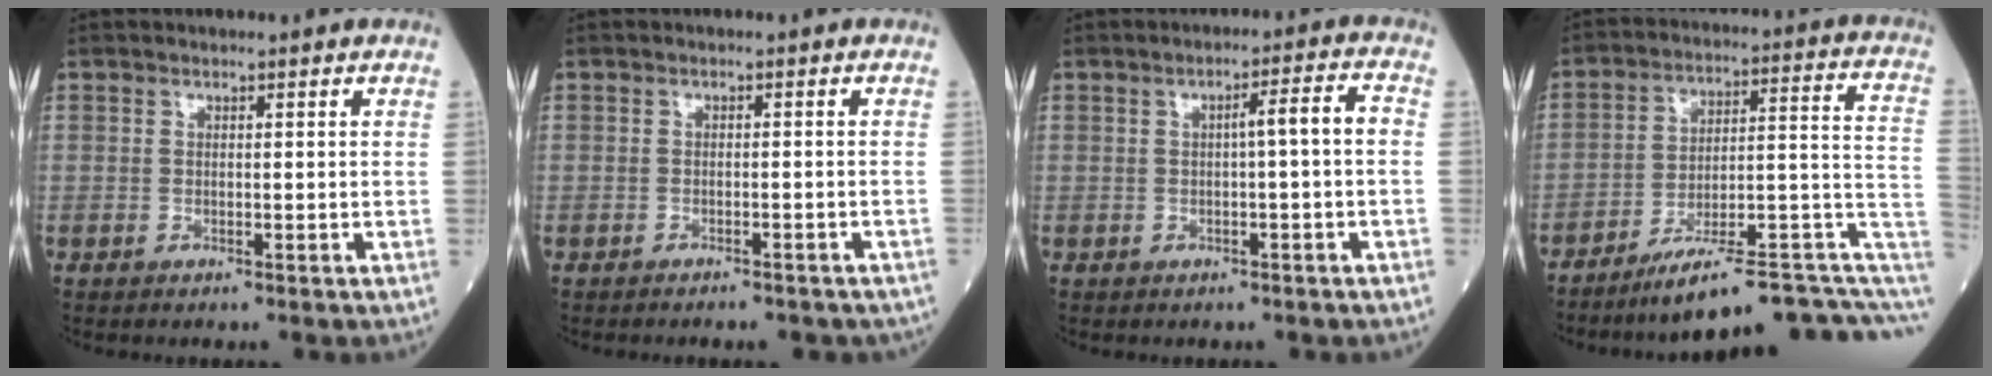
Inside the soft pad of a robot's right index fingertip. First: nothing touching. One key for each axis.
{"total": 7.5, "fx": -6.1, "fy": 2.9, "fz": 3.1, "tx": -0.050, "ty": 0.008, "tz": -0.066}
{"total": 4.8, "fx": -0.1, "fy": 0.6, "fz": 4.8, "tx": -0.082, "ty": 0.022, "tz": 0.003}
{"total": 18.6, "fx": -11.2, "fy": 4.0, "fz": 14.3, "tx": -0.130, "ty": 0.071, "tz": -0.157}